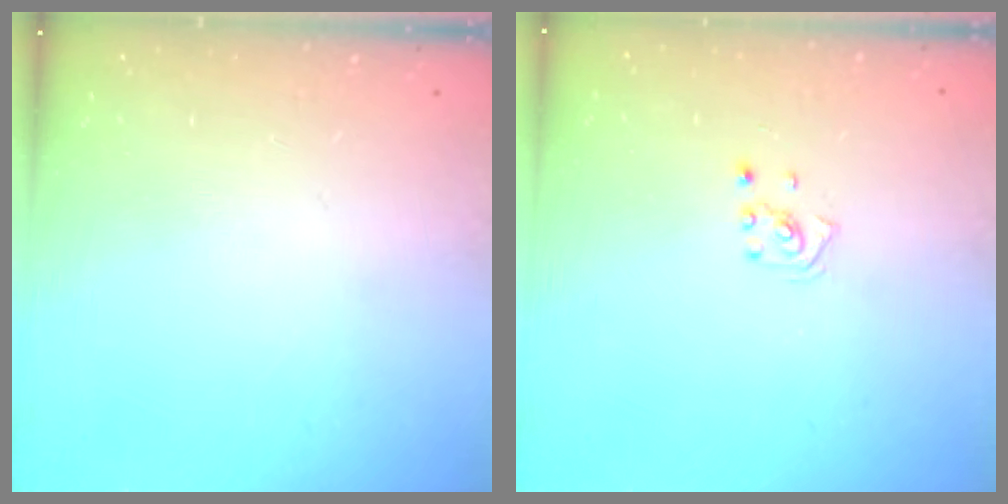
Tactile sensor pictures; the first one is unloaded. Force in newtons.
{"total": 2.0, "press": 2.0, "slide": 0.6}